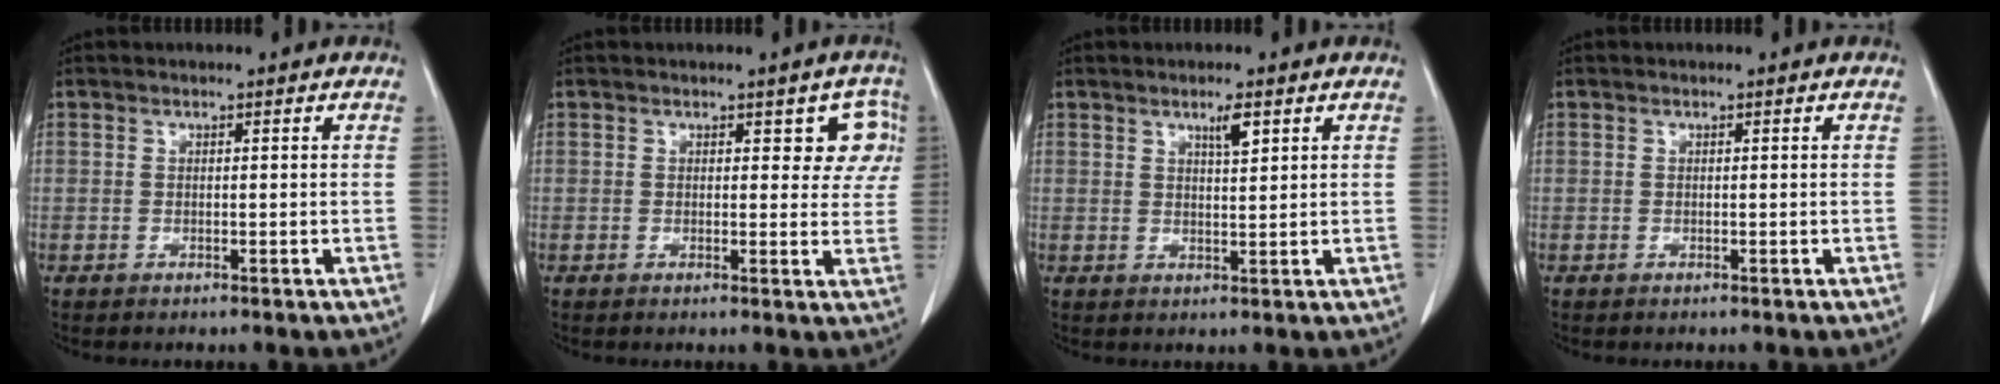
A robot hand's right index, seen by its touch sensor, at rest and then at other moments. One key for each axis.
{"total": 4.8, "fx": 1.9, "fy": 2.8, "fz": 3.5, "tx": -0.014, "ty": 0.007, "tz": 0.014}
{"total": 2.7, "fx": 1.6, "fy": 0.3, "fz": 2.2, "tx": -0.042, "ty": -0.004, "tz": 0.027}
{"total": 0.0}